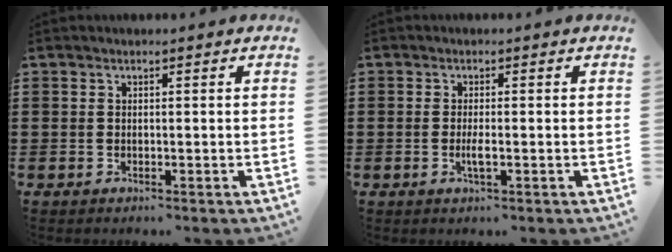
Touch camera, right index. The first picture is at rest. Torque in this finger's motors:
{"motor_torque": [1.10, 1.03, 0.47, 0.10]}